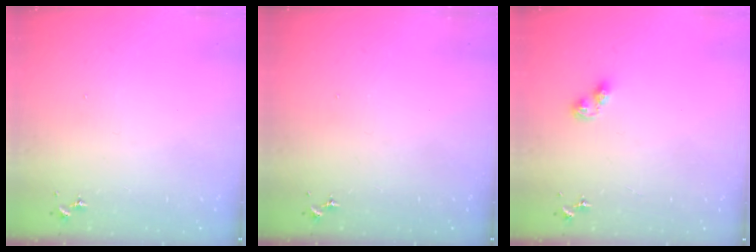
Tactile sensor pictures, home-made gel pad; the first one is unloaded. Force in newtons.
{"total": 0.0}
{"total": 4.4, "press": 4.4, "slide": 0.6}